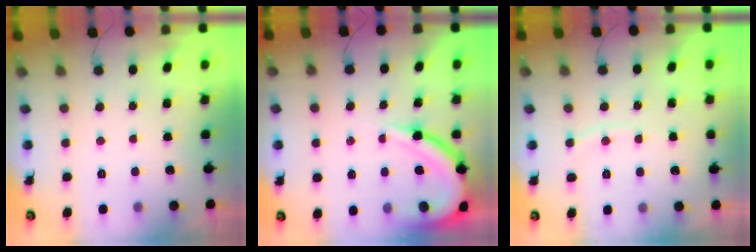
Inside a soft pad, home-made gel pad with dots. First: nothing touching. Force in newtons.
{"total": 11.5, "press": 11.4, "slide": 0.9}
{"total": 4.6, "press": 4.6, "slide": 0.4}